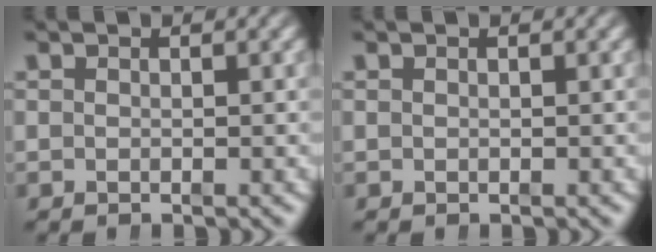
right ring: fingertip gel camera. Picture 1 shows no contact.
{"total": 0.0}